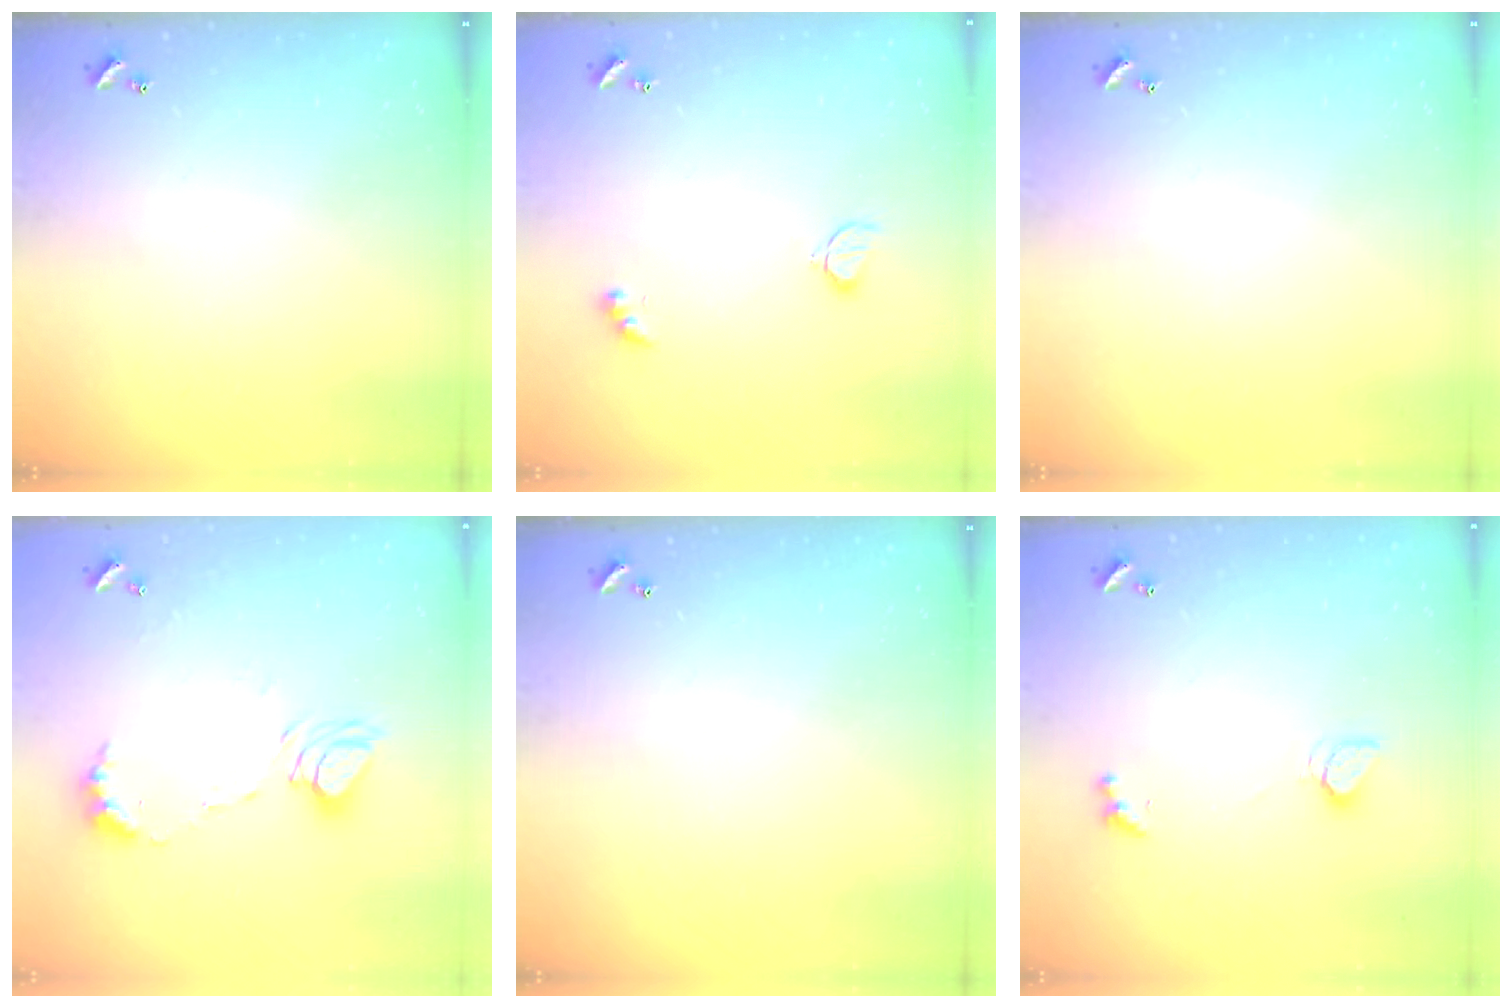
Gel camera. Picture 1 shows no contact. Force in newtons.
{"total": 2.6, "press": 2.6, "slide": 0.5}
{"total": 0.0}
{"total": 8.6, "press": 8.5, "slide": 1.1}
{"total": 0.0}
{"total": 1.7, "press": 1.7, "slide": 0.4}